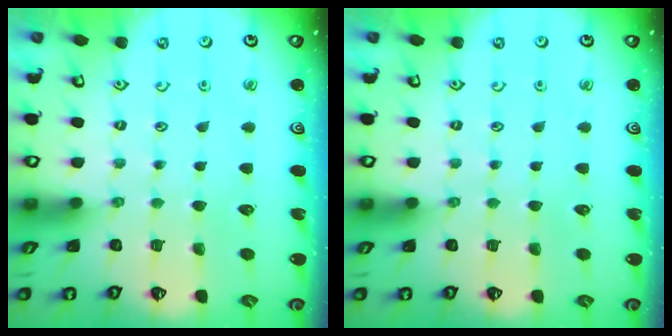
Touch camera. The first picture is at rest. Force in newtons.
{"total": 0.0}